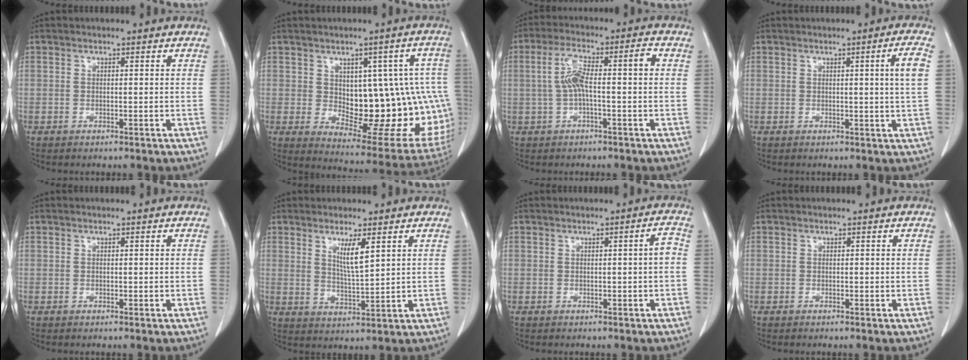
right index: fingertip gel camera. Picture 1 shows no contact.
{"total": 19.8, "force": [-0.6, 8.7, 17.8], "torque": [-0.157, 0.020, 0.023]}
{"total": 7.0, "force": [0.1, 1.2, 6.9], "torque": [-0.139, 0.033, 0.002]}
{"total": 3.6, "force": [0.8, -0.9, 3.4], "torque": [-0.050, -0.006, 0.012]}
{"total": 0.0}
{"total": 5.0, "force": [2.5, 0.3, 4.4], "torque": [-0.079, -0.014, 0.049]}
{"total": 2.2, "force": [0.0, 0.1, 2.2], "torque": [-0.029, 0.006, 0.001]}
{"total": 0.0}